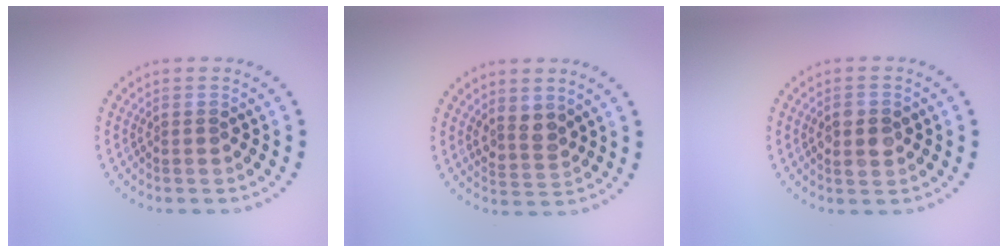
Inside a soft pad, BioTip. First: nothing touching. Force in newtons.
{"total": 2.1, "press": 1.8, "slide": 1.1}
{"total": 2.9, "press": 2.9, "slide": 0.2}